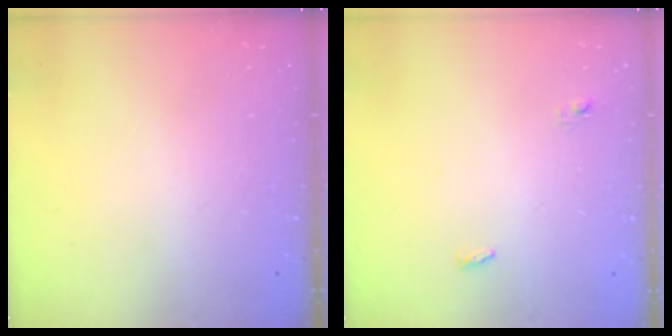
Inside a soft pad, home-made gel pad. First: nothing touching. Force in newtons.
{"total": 3.4, "press": 3.3, "slide": 0.9}